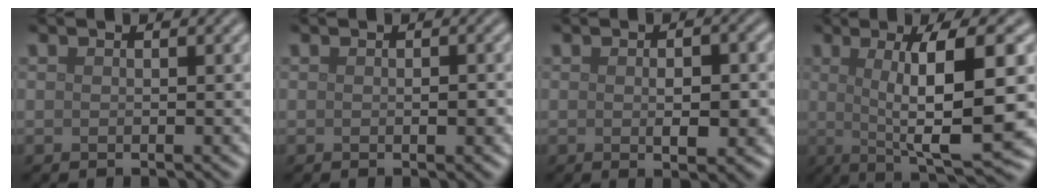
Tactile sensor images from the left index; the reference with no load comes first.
{"total": 1.1, "force": [-0.1, 0.5, 1.0], "torque": [-0.015, -0.001, 0.002]}
{"total": 3.5, "force": [-0.3, 1.3, 3.2], "torque": [-0.049, -0.003, 0.000]}
{"total": 10.9, "force": [0.6, 2.3, 10.6], "torque": [-0.141, 0.004, 0.011]}